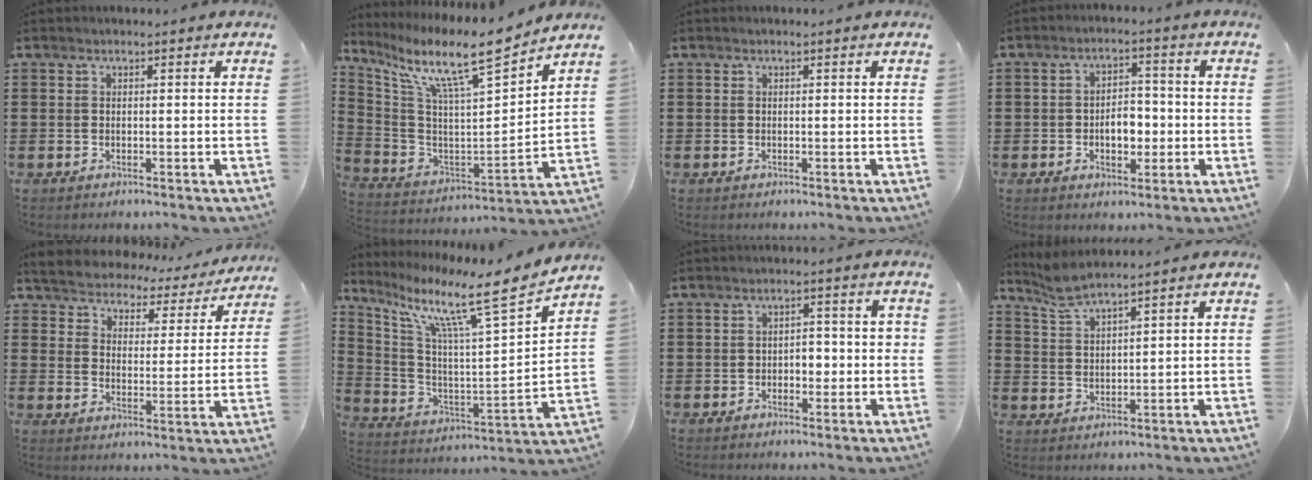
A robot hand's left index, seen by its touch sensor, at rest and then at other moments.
{"total": 11.3, "force": [8.7, 1.4, 7.0], "torque": [-0.161, -0.058, 0.141]}
{"total": 0.0}
{"total": 5.1, "force": [-1.1, 2.9, 4.0], "torque": [-0.059, 0.003, -0.026]}
{"total": 3.8, "force": [3.7, 0.4, -0.7], "torque": [-0.015, -0.034, 0.058]}
{"total": 11.2, "force": [8.0, 1.1, 7.7], "torque": [-0.164, -0.053, 0.117]}
{"total": 3.0, "force": [-0.8, 2.0, 2.1], "torque": [-0.043, 0.007, -0.020]}
{"total": 4.5, "force": [4.1, 0.2, 2.0], "torque": [-0.050, -0.008, 0.075]}